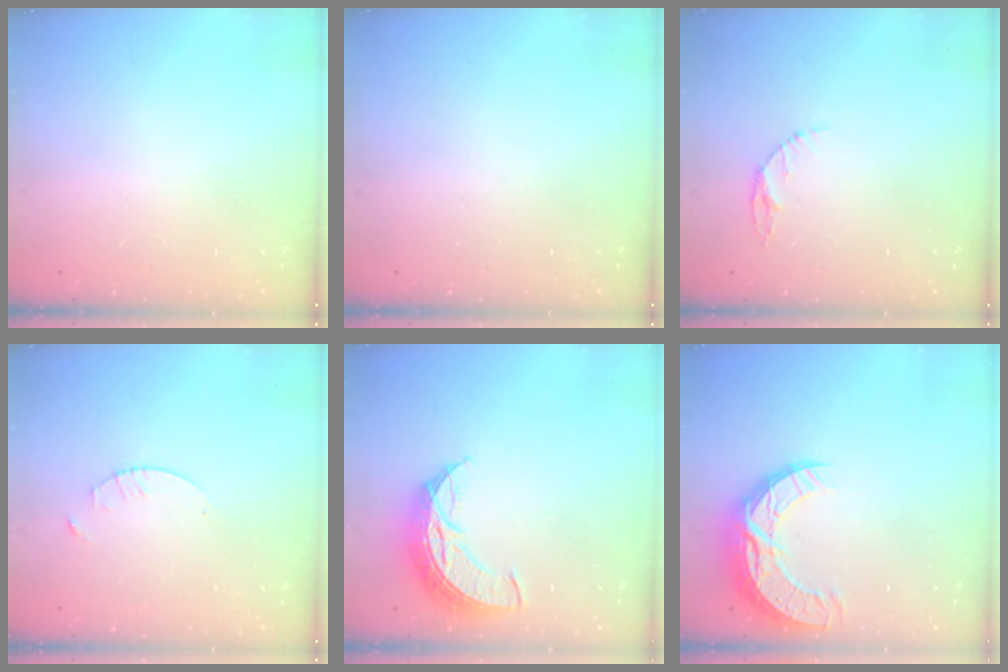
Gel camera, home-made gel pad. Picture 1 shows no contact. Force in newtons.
{"total": 0.0}
{"total": 4.7, "press": 4.7, "slide": 0.6}
{"total": 1.3, "press": 1.3, "slide": 0.2}
{"total": 9.8, "press": 9.8, "slide": 0.9}
{"total": 15.1, "press": 15.1, "slide": 1.1}